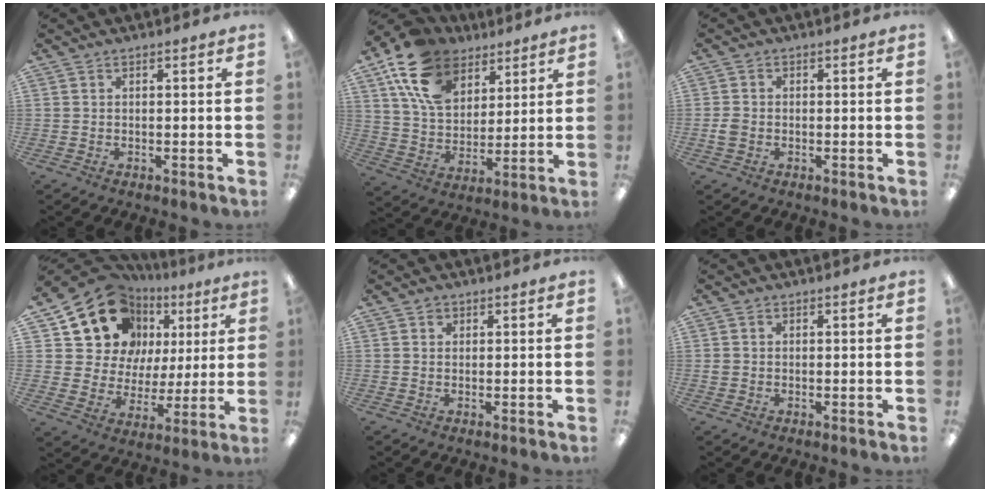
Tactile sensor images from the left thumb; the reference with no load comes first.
{"total": 17.3, "force": [10.3, 11.1, 8.3], "torque": [-0.176, -0.038, 0.196]}
{"total": 2.6, "force": [-0.7, 2.1, 1.4], "torque": [-0.023, 0.006, -0.013]}
{"total": 16.4, "force": [9.2, 12.5, 5.5], "torque": [-0.110, -0.058, 0.177]}
{"total": 1.1, "force": [0.6, 0.8, 0.4], "torque": [-0.008, 0.002, 0.011]}
{"total": 1.0, "force": [-0.1, 1.0, 0.3], "torque": [-0.005, 0.003, -0.003]}